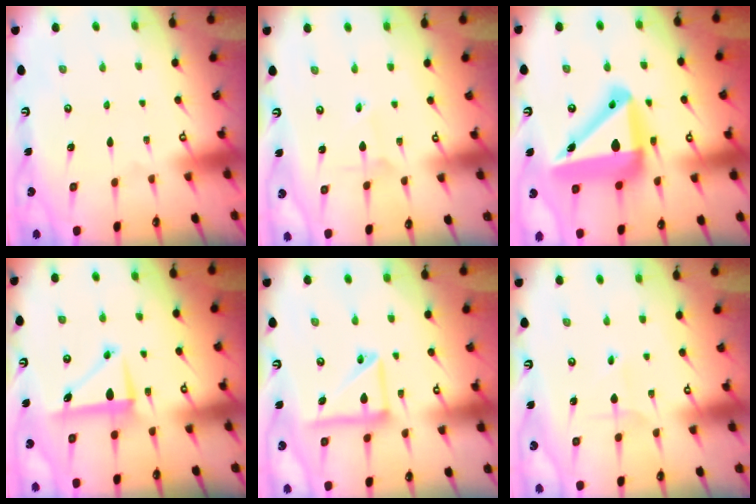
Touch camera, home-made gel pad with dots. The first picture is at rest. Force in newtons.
{"total": 2.0, "press": 2.0, "slide": 0.2}
{"total": 20.8, "press": 20.6, "slide": 2.8}
{"total": 7.9, "press": 7.9, "slide": 1.0}
{"total": 14.5, "press": 14.4, "slide": 2.2}
{"total": 2.3, "press": 2.3, "slide": 0.2}